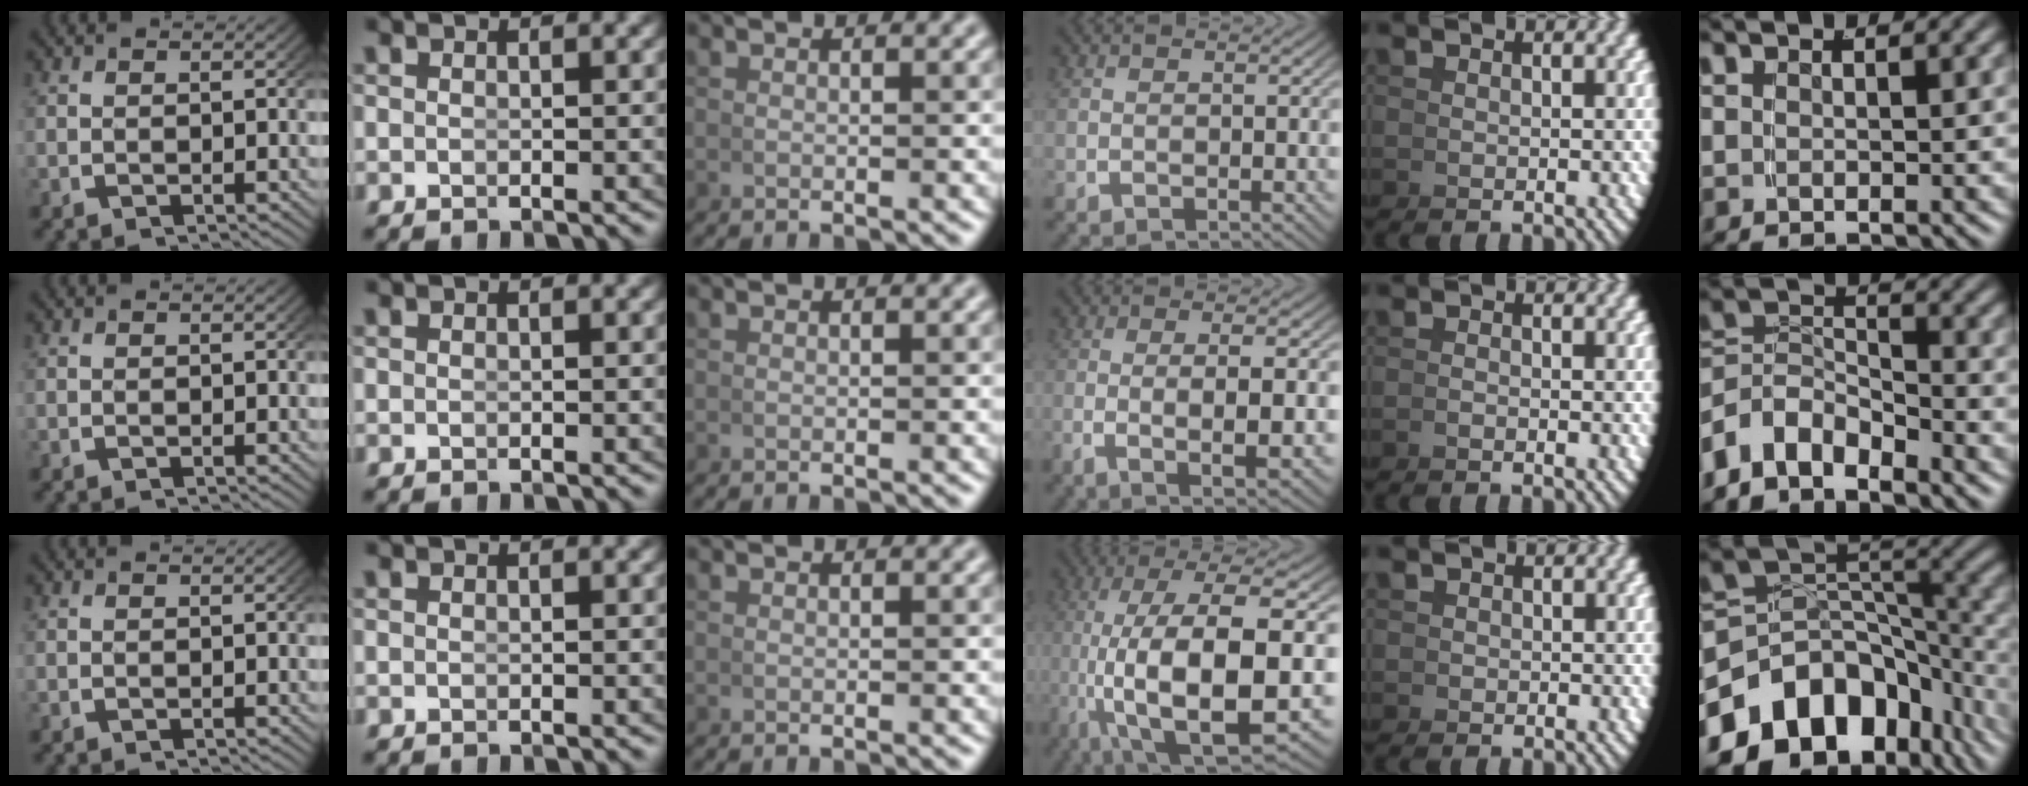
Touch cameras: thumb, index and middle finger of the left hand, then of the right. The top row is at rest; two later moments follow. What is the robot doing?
{"motion": "lift_and_place", "object": "hoodie"}